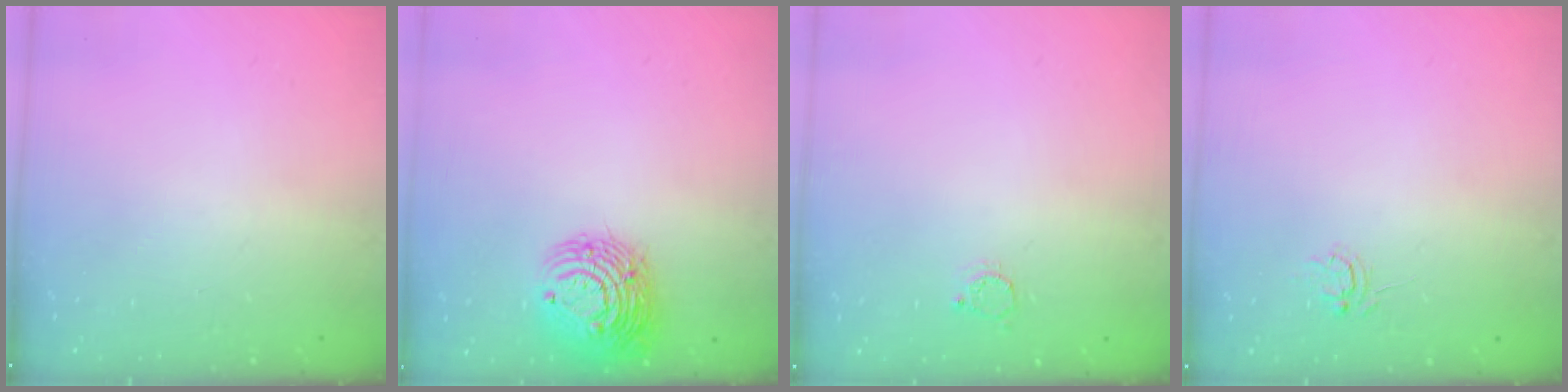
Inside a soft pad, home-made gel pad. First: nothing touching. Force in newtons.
{"total": 12.3, "press": 12.2, "slide": 1.3}
{"total": 2.8, "press": 2.8, "slide": 0.3}
{"total": 3.6, "press": 3.6, "slide": 0.3}